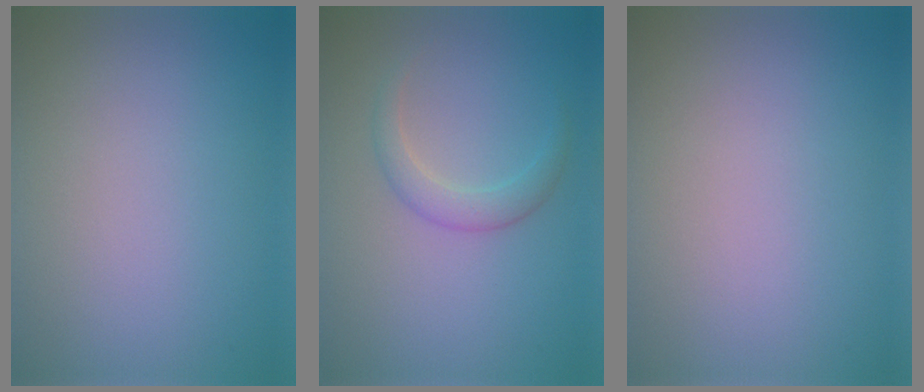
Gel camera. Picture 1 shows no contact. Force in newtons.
{"total": 2.0, "press": 2.0, "slide": 0.0}
{"total": 0.0}